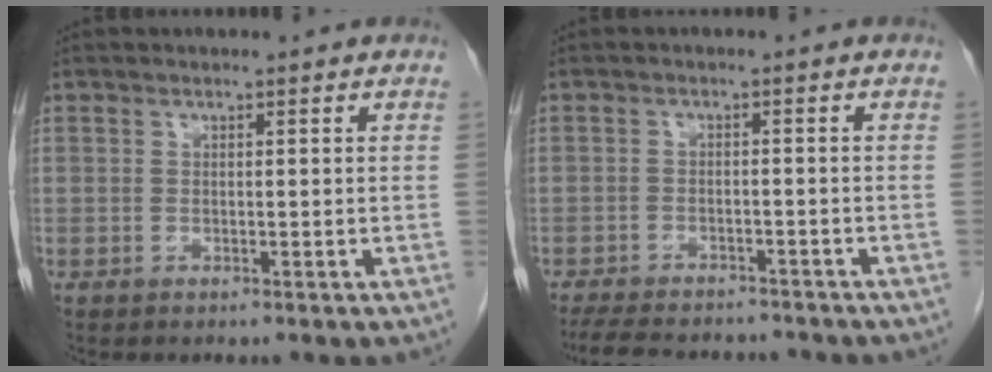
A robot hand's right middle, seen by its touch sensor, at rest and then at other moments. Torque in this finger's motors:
{"motor_torque": [0.16, -0.15, 0.03, 0.03]}